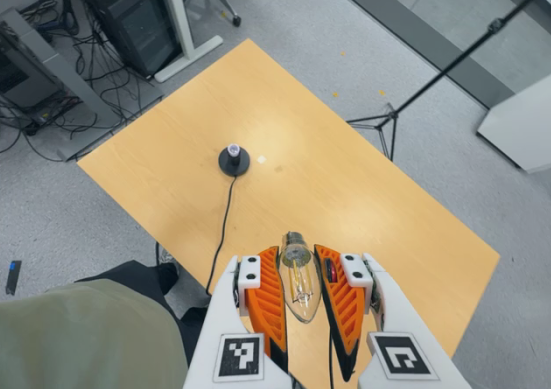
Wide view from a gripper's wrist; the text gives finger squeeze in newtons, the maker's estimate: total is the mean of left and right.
{"total": 23.0, "left": 25.2, "right": 20.8}